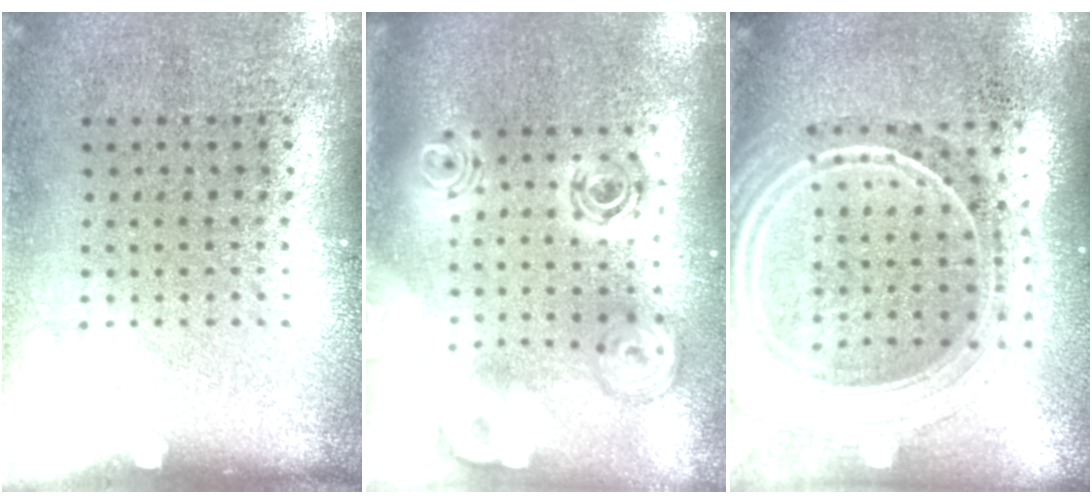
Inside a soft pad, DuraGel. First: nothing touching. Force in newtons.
{"total": 2.6, "press": 1.9, "slide": 1.7}
{"total": 2.5, "press": 2.2, "slide": 1.3}